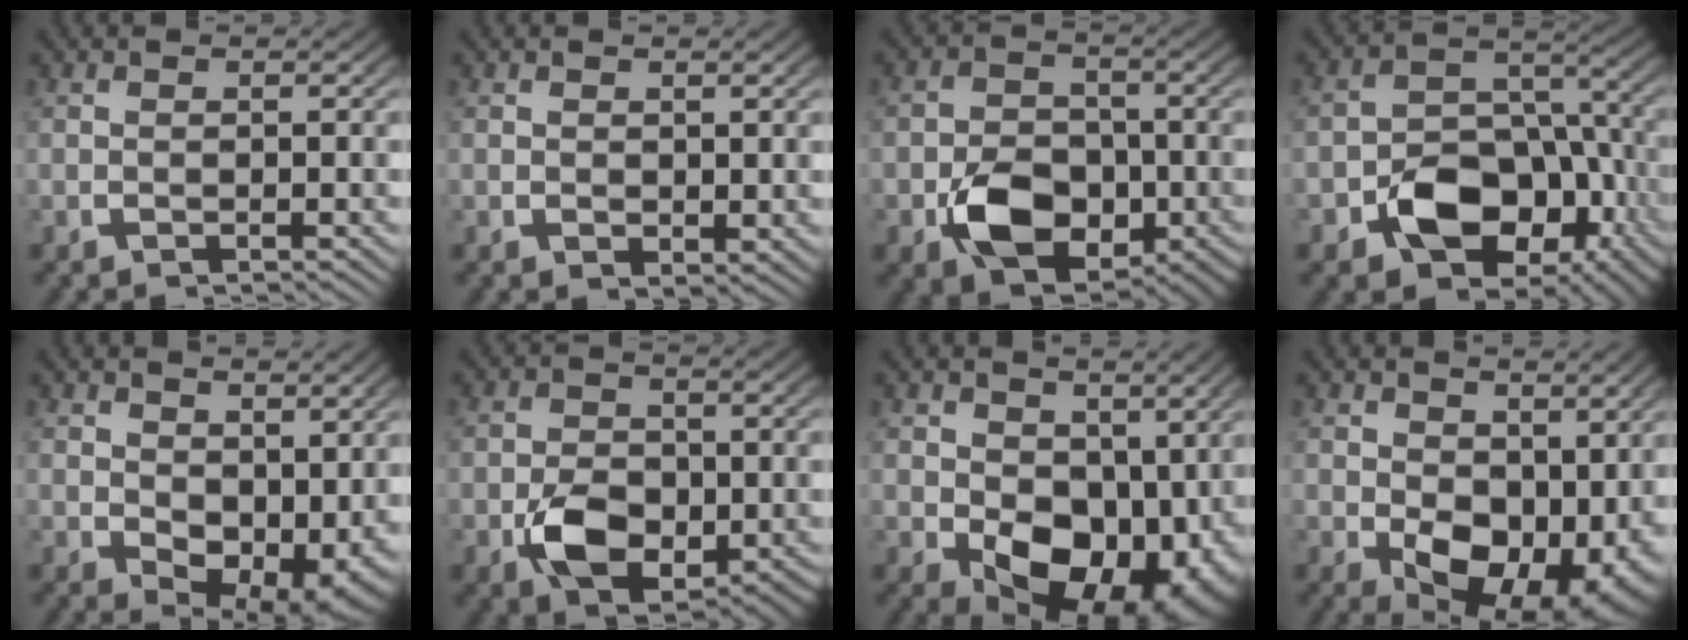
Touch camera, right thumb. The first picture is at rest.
{"total": 1.0, "force": [0.5, 0.6, 0.6], "torque": [-0.004, -0.008, 0.018]}
{"total": 10.3, "force": [-2.6, 7.3, 6.7], "torque": [-0.127, -0.042, -0.030]}
{"total": 10.0, "force": [-4.1, 6.7, 6.1], "torque": [-0.107, -0.034, -0.052]}
{"total": 7.1, "force": [-0.4, 4.4, 5.6], "torque": [-0.088, -0.041, 0.018]}
{"total": 7.6, "force": [-1.9, 5.1, 5.3], "torque": [-0.106, -0.035, -0.017]}
{"total": 10.6, "force": [-0.9, 7.2, 7.8], "torque": [-0.129, -0.059, 0.012]}
{"total": 9.8, "force": [-1.3, 6.2, 7.5], "torque": [-0.125, -0.055, 0.006]}